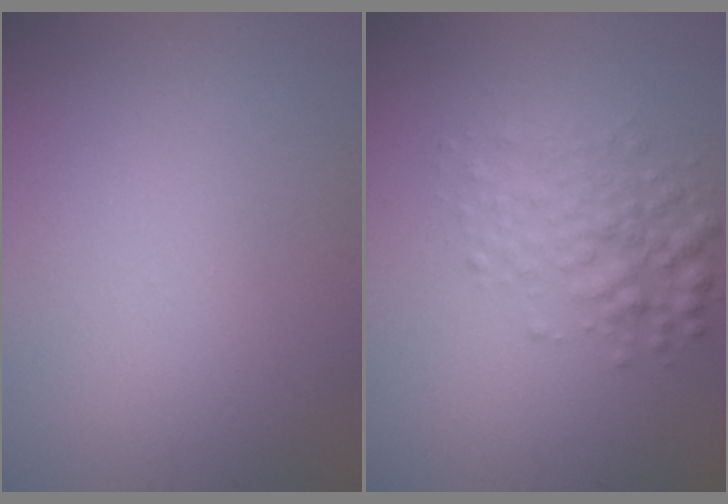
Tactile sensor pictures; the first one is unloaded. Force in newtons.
{"total": 3.0, "press": 3.0, "slide": 0.1}